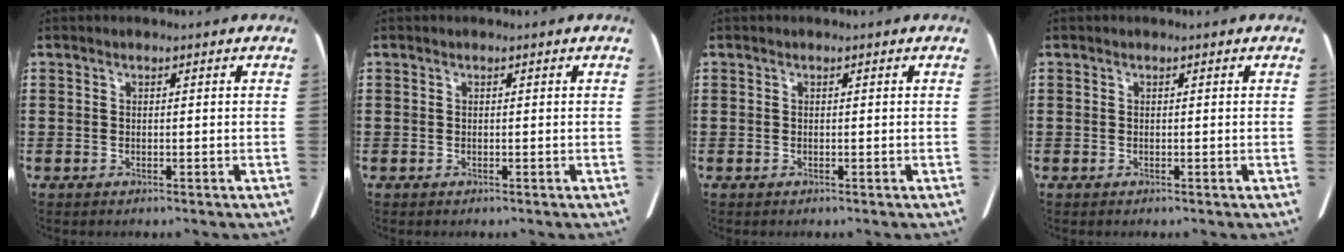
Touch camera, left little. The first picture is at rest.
{"total": 0.0}
{"total": 0.0}
{"total": 0.0}